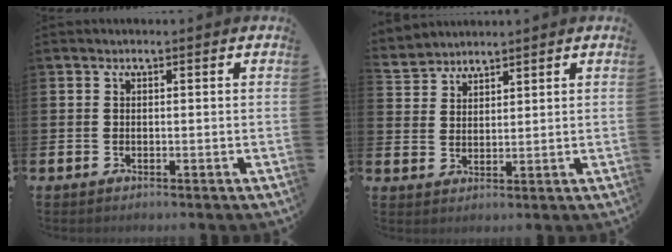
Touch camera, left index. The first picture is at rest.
{"total": 3.3, "force": [3.2, 0.7, -0.5], "torque": [-0.006, -0.012, 0.063]}